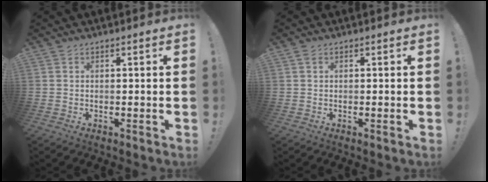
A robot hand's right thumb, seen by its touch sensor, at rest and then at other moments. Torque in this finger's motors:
{"motor_torque": [-0.14, -0.48, 0.07, -0.07, 0.00]}